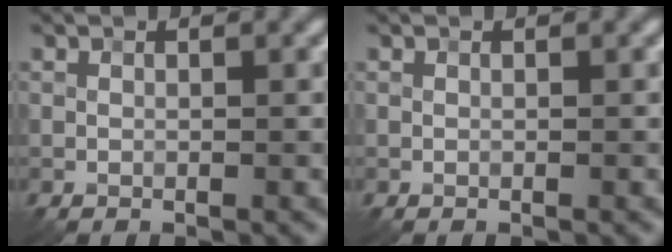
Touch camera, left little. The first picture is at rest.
{"total": 0.0}